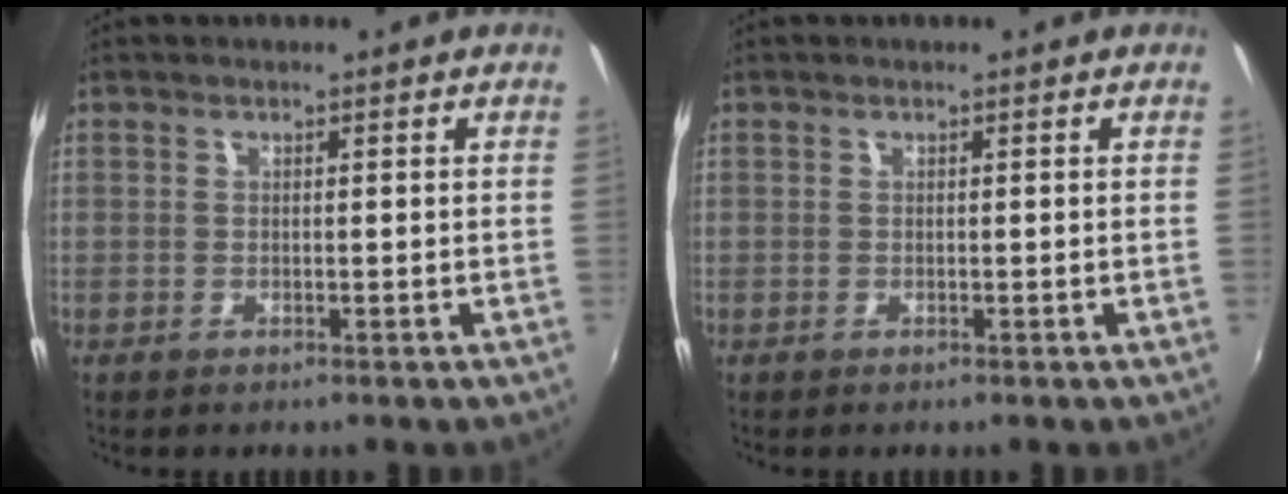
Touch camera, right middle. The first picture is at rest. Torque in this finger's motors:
{"motor_torque": [0.31, -0.20, 0.05, 0.00]}